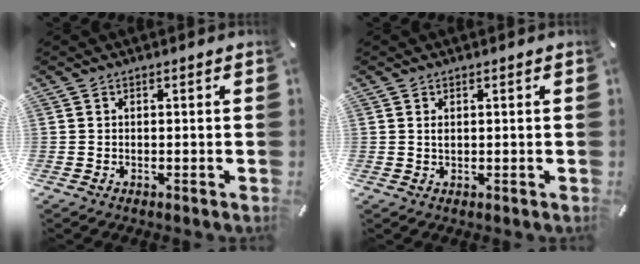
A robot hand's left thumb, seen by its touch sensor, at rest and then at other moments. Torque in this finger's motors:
{"motor_torque": [0.19, 0.42, 0.09, -0.43, 0.00]}